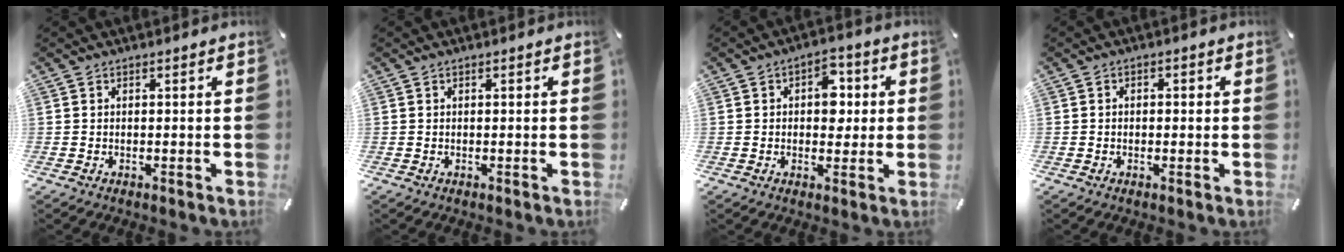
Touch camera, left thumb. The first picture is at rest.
{"total": 0.0}
{"total": 7.0, "force": [0.7, 5.0, 4.8], "torque": [-0.042, -0.006, 0.001]}
{"total": 1.4, "force": [-0.4, 1.1, 0.7], "torque": [-0.012, 0.006, -0.010]}